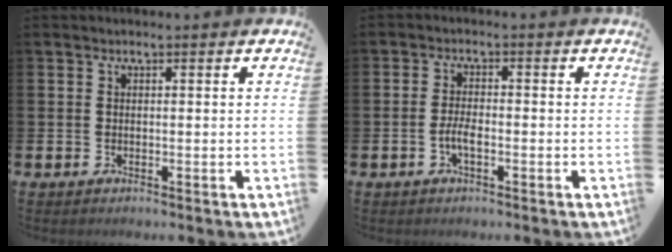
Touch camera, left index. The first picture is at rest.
{"total": 2.5, "force": [-0.9, 0.8, 2.1], "torque": [-0.043, 0.000, -0.021]}